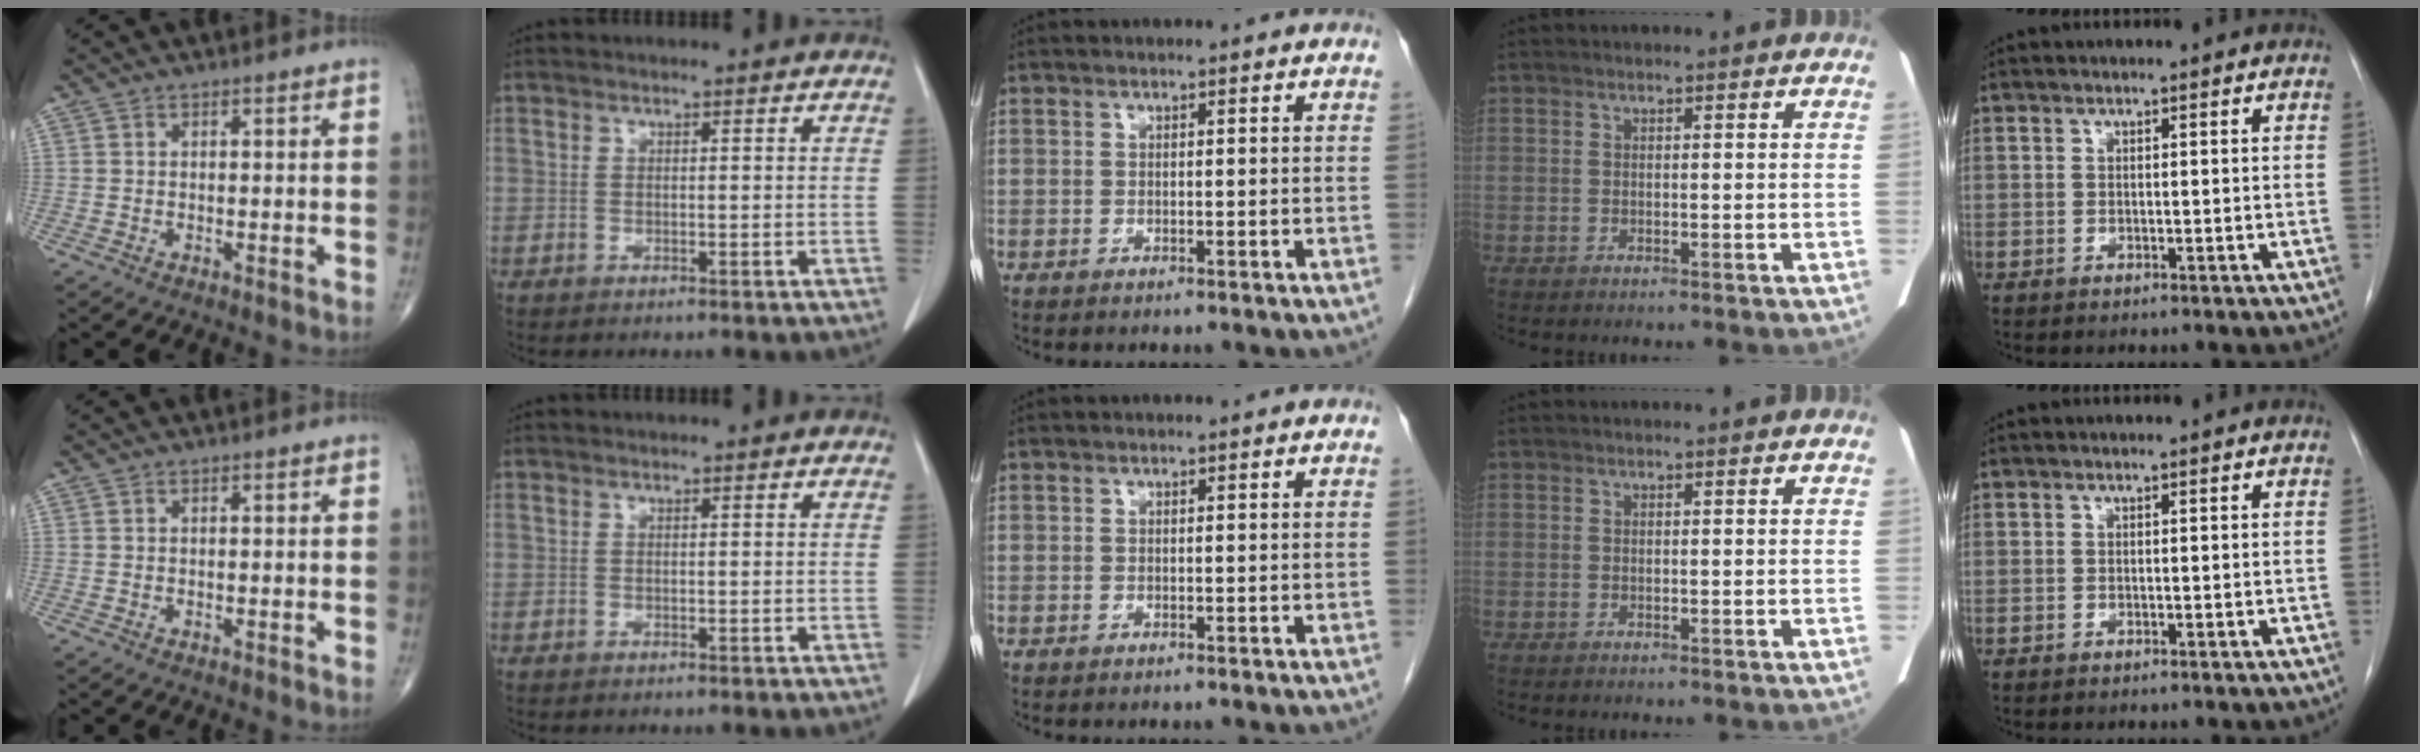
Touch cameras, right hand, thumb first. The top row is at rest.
{}